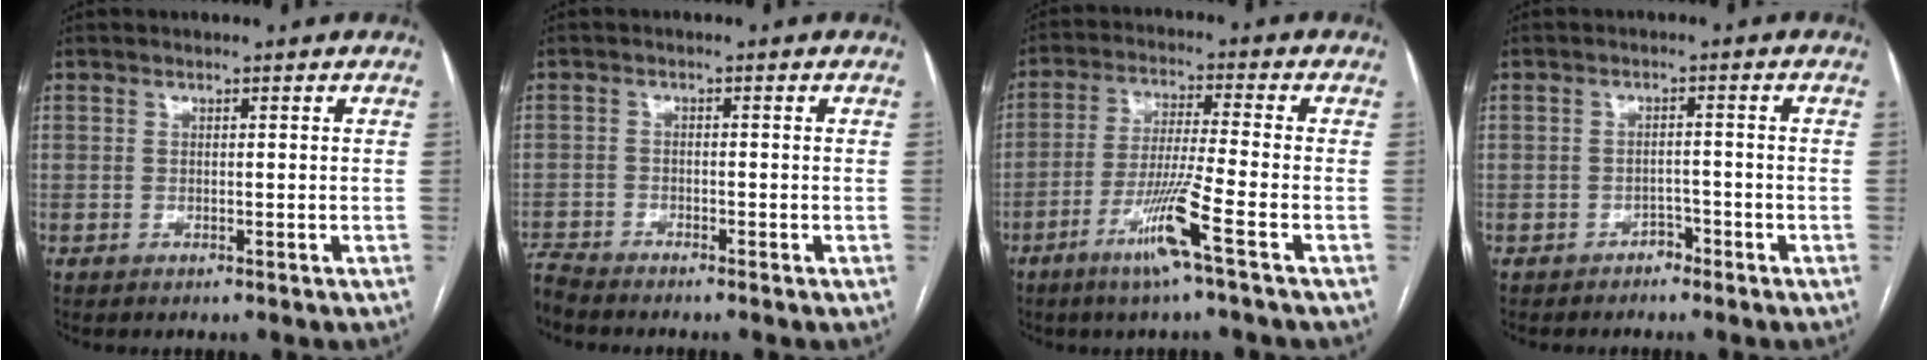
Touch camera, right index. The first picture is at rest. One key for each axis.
{"total": 3.1, "fx": -3.1, "fy": -0.2, "fz": 0.1, "tx": -0.003, "ty": -0.017, "tz": -0.061}
{"total": 9.3, "fx": -4.7, "fy": -1.4, "fz": 7.9, "tx": -0.150, "ty": -0.018, "tz": -0.094}
{"total": 1.9, "fx": -1.5, "fy": 1.2, "fz": 0.3, "tx": -0.002, "ty": 0.006, "tz": -0.025}